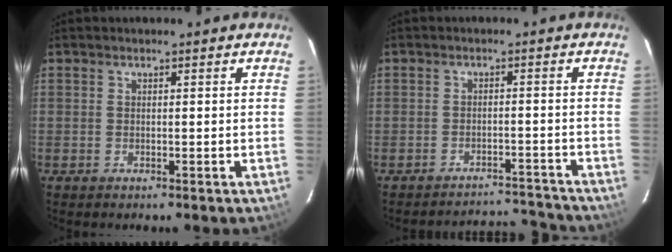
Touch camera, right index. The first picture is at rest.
{"total": 9.5, "force": [-9.2, 2.2, 0.6], "torque": [-0.008, 0.037, -0.117]}